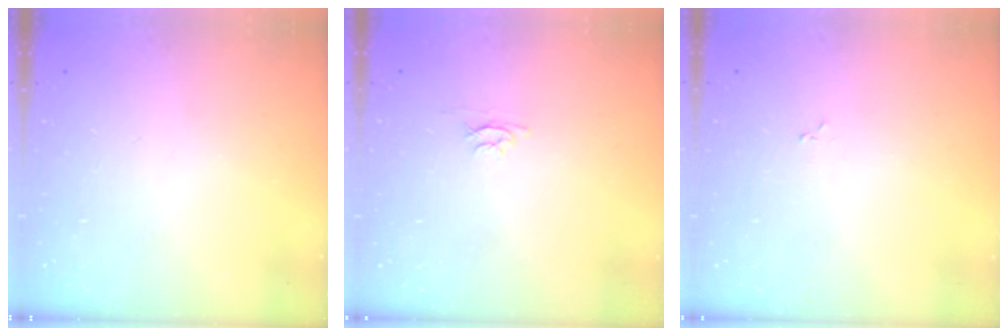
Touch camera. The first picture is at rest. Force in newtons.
{"total": 2.4, "press": 2.4, "slide": 0.3}
{"total": 1.9, "press": 1.9, "slide": 0.3}